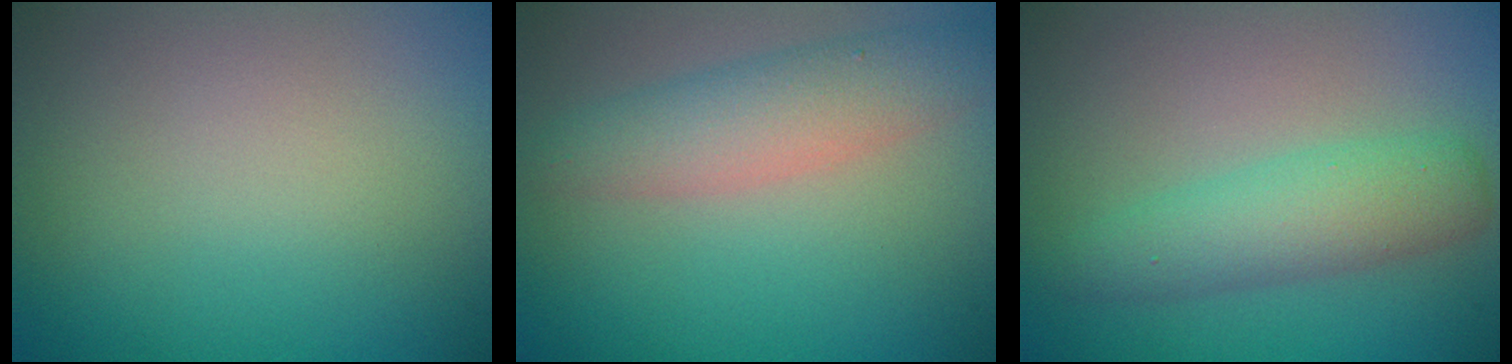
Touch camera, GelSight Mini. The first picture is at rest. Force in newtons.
{"total": 4.0, "press": 4.0, "slide": 0.1}
{"total": 3.9, "press": 3.9, "slide": 0.1}